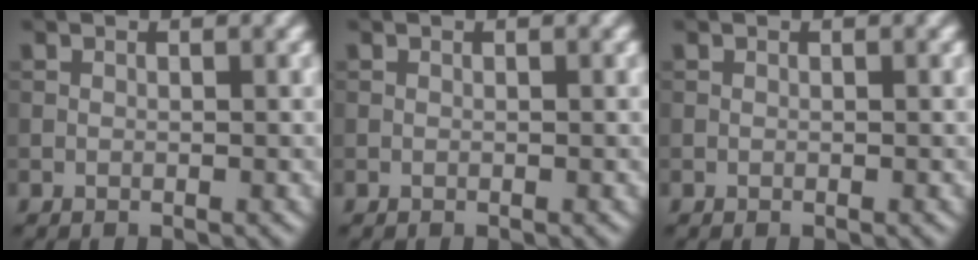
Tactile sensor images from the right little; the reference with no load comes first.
{"total": 0.0}
{"total": 0.0}